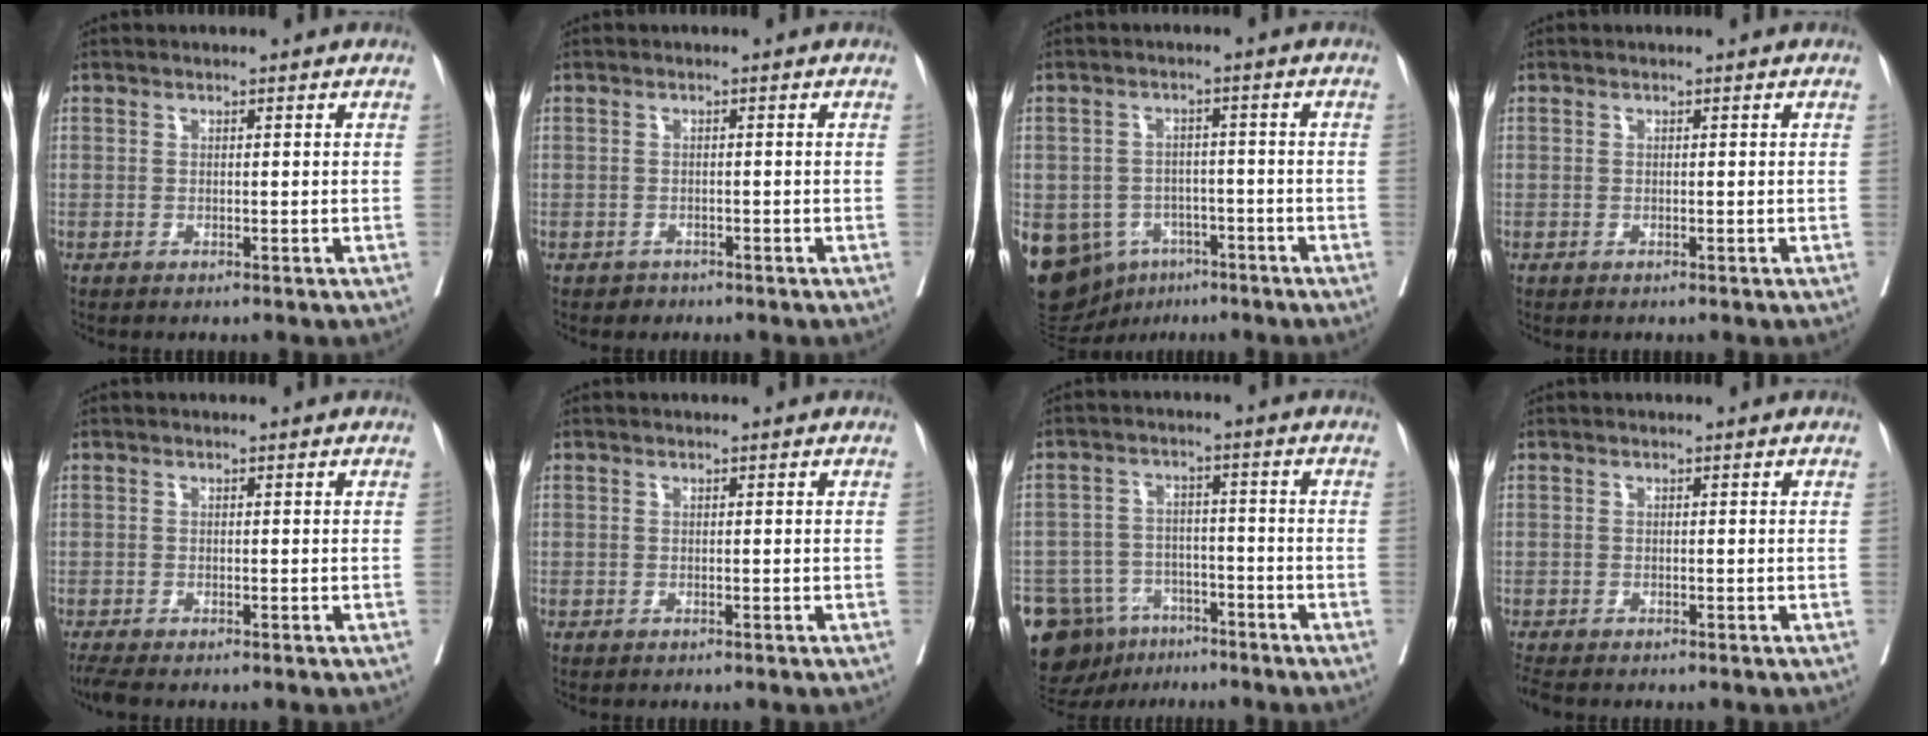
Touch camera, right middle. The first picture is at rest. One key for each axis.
{"total": 1.1, "fx": -0.8, "fy": 0.8, "fz": -0.1, "tx": 0.000, "ty": 0.003, "tz": -0.014}
{"total": 16.5, "fx": -7.9, "fy": 12.6, "fz": 7.0, "tx": -0.177, "ty": 0.007, "tz": -0.106}
{"total": 0.0}
{"total": 2.2, "fx": -1.9, "fy": 0.1, "fz": 1.1, "tx": -0.023, "ty": -0.010, "tz": -0.037}
{"total": 0.0}
{"total": 13.7, "fx": -8.9, "fy": 9.2, "fz": 4.8, "tx": -0.112, "ty": 0.015, "tz": -0.132}
{"total": 2.1, "fx": -1.9, "fy": 0.5, "fz": 0.8, "tx": -0.018, "ty": -0.009, "tz": -0.034}